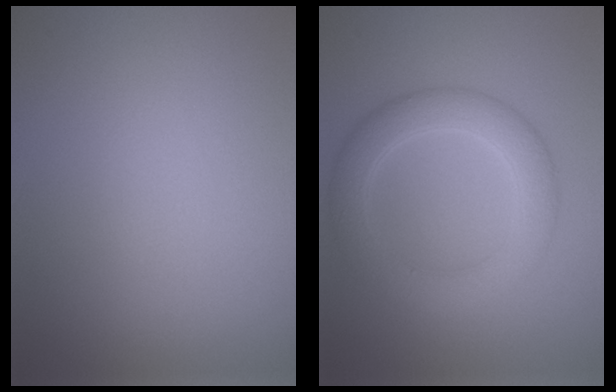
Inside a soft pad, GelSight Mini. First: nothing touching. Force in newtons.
{"total": 4.6, "press": 4.6, "slide": 0.2}